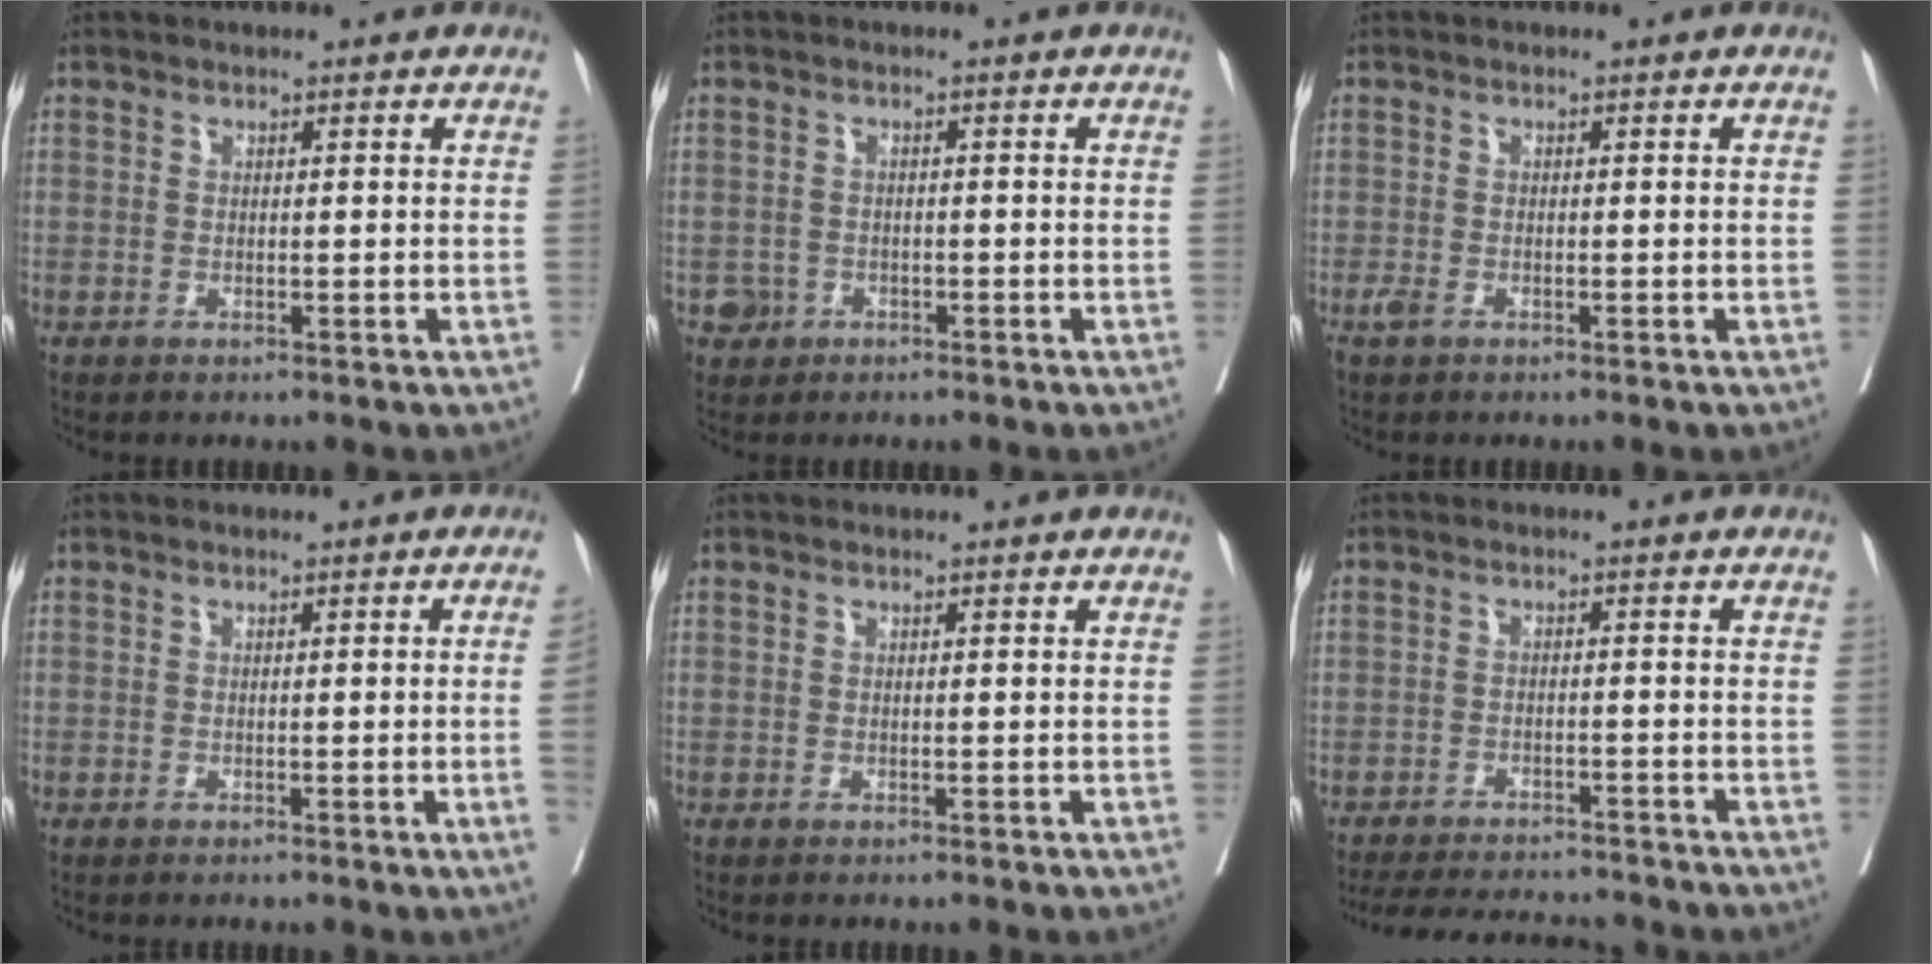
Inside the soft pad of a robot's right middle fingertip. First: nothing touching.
{"total": 2.5, "force": [-1.2, 2.2, 0.1], "torque": [0.001, 0.010, -0.018]}
{"total": 1.4, "force": [-0.8, 0.7, 0.9], "torque": [-0.022, -0.001, -0.013]}
{"total": 2.3, "force": [-0.3, -0.8, 2.1], "torque": [-0.025, -0.004, -0.001]}
{"total": 0.0}
{"total": 12.3, "force": [-11.5, 2.1, 3.8], "torque": [-0.068, -0.002, -0.158]}